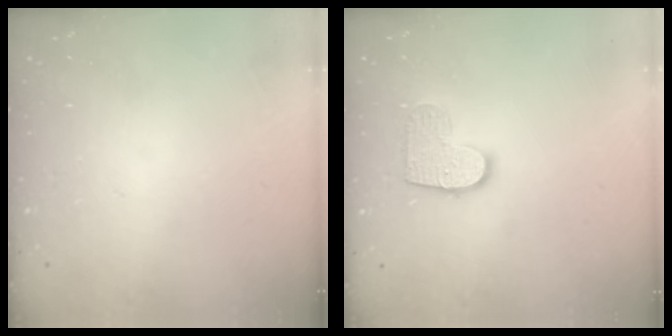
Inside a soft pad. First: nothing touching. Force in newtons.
{"total": 9.9, "press": 9.9, "slide": 0.4}